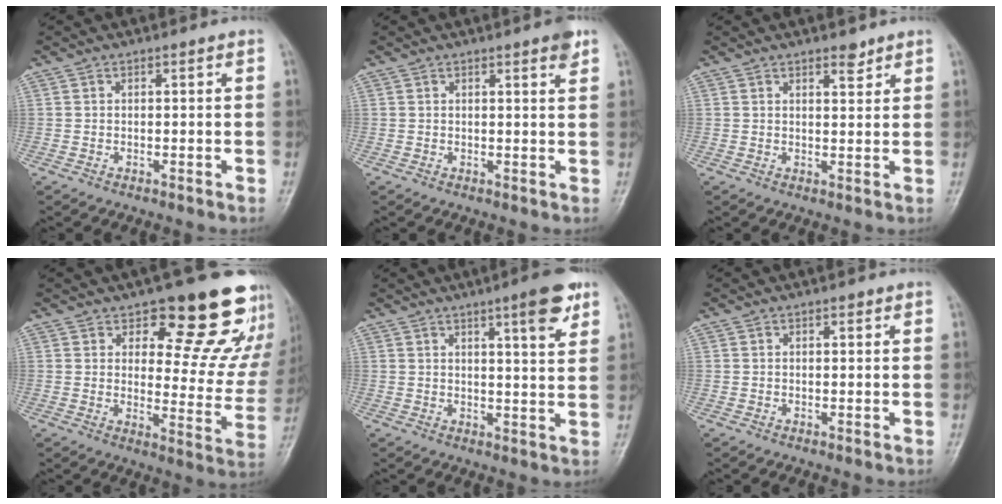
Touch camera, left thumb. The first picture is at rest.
{"total": 2.8, "force": [1.8, 0.4, 2.1], "torque": [-0.023, -0.008, 0.021]}
{"total": 2.9, "force": [2.2, 1.1, 1.5], "torque": [-0.012, -0.014, 0.033]}
{"total": 18.9, "force": [14.3, 7.5, 9.8], "torque": [-0.055, -0.100, 0.170]}
{"total": 8.0, "force": [4.7, 1.4, 6.3], "torque": [-0.079, -0.024, 0.062]}
{"total": 0.9, "force": [0.6, 0.4, 0.6], "torque": [-0.006, -0.001, 0.007]}